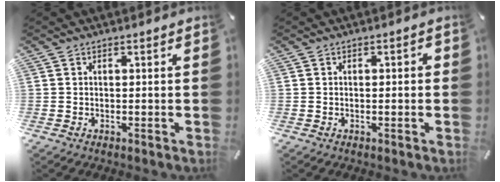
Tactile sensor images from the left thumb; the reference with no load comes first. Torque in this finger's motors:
{"motor_torque": [0.01, 0.06, -0.03, -0.02, 0.02]}